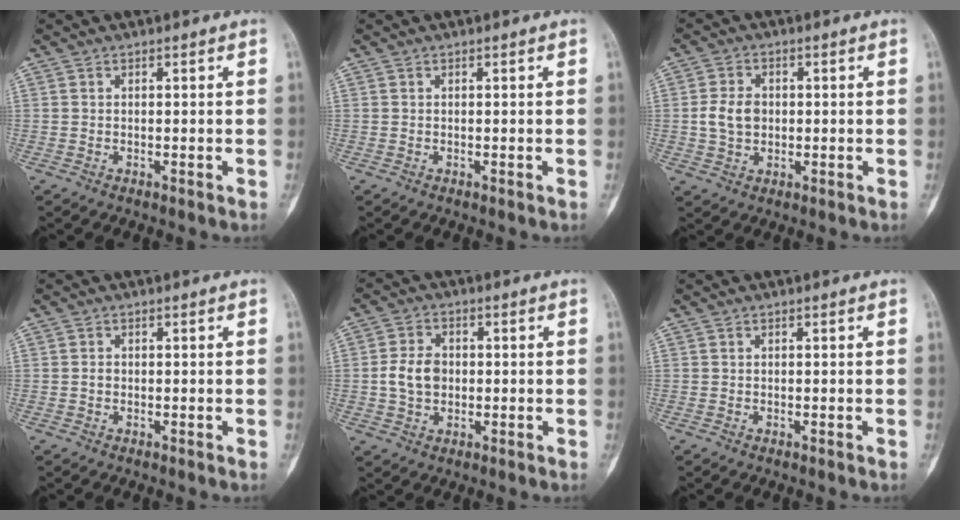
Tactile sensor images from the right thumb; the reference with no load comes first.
{"total": 0.0}
{"total": 5.8, "force": [0.1, 4.4, 3.8], "torque": [-0.061, 0.006, 0.001]}
{"total": 0.8, "force": [-0.1, 0.7, 0.4], "torque": [-0.003, 0.003, -0.004]}
{"total": 6.4, "force": [-0.2, 4.8, 4.2], "torque": [-0.068, 0.009, -0.005]}
{"total": 0.0}